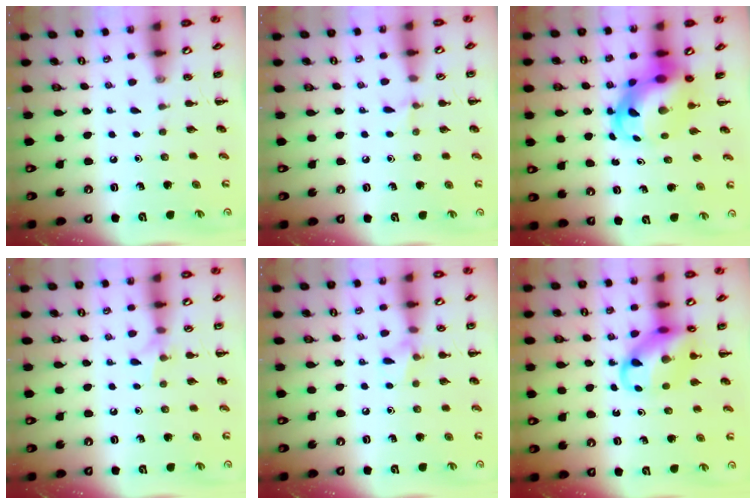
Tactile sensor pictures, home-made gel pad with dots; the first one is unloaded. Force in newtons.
{"total": 4.1, "press": 3.9, "slide": 1.4}
{"total": 7.3, "press": 7.0, "slide": 2.1}
{"total": 5.1, "press": 5.0, "slide": 1.0}
{"total": 6.4, "press": 6.1, "slide": 1.8}
{"total": 13.6, "press": 13.3, "slide": 3.1}